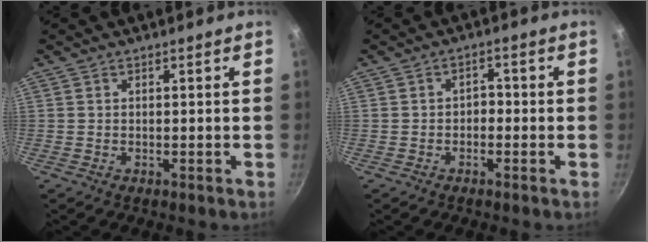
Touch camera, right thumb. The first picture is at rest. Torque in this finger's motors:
{"motor_torque": [-0.05, 0.07, -0.20, 0.03, 0.06]}